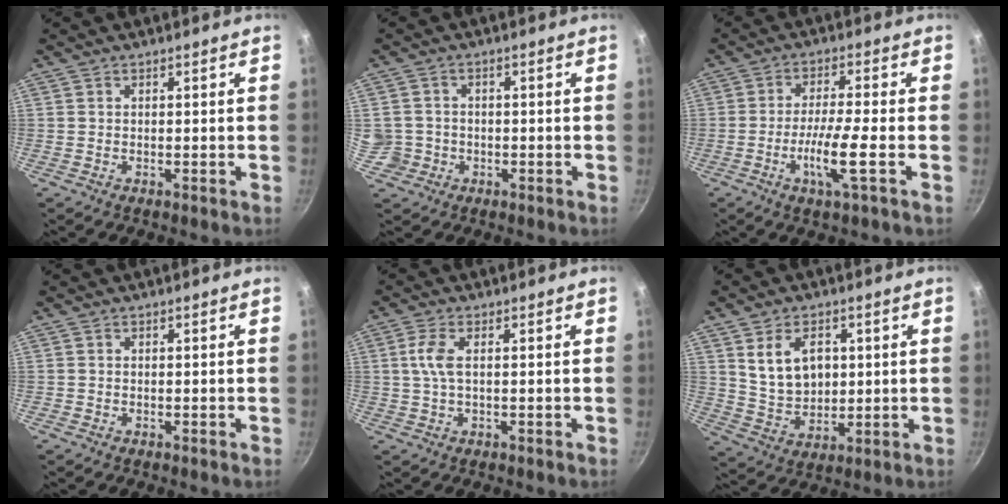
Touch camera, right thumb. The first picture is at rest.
{"total": 5.9, "force": [-0.9, 5.6, 1.5], "torque": [-0.022, 0.016, -0.006]}
{"total": 7.8, "force": [-2.7, 0.3, 7.3], "torque": [-0.142, 0.011, -0.054]}
{"total": 0.0}
{"total": 4.1, "force": [0.5, 1.7, 3.7], "torque": [-0.089, 0.006, 0.008]}
{"total": 10.3, "force": [2.7, 7.3, 6.8], "torque": [-0.096, -0.016, 0.061]}